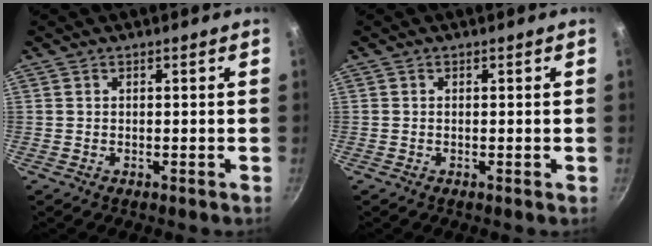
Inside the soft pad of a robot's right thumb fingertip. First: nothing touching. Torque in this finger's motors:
{"motor_torque": [-0.03, 0.30, 0.42, -0.21, -0.01]}